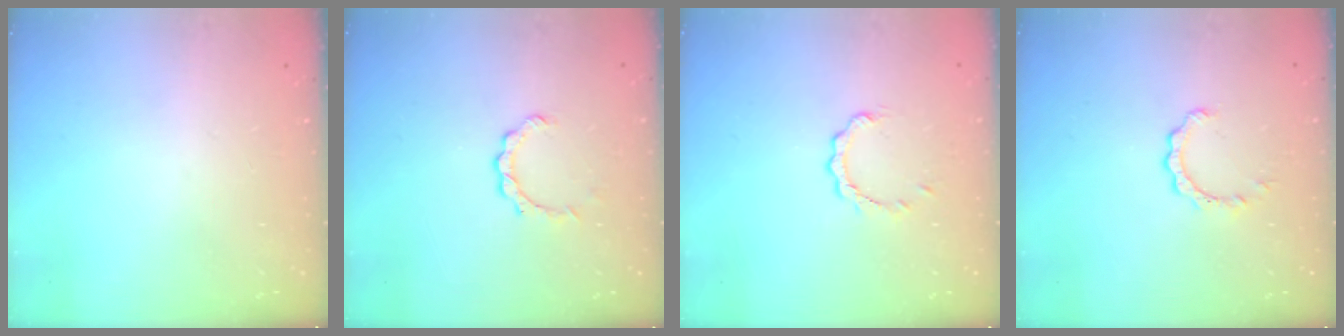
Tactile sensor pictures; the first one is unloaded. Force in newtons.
{"total": 3.8, "press": 3.8, "slide": 0.4}
{"total": 2.6, "press": 2.5, "slide": 0.3}
{"total": 2.2, "press": 2.2, "slide": 0.1}